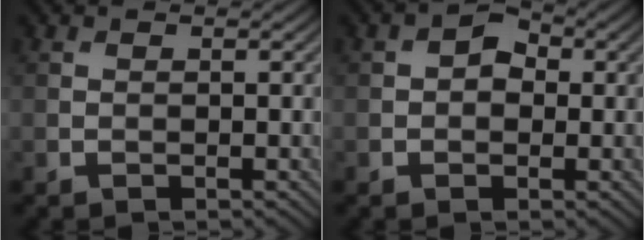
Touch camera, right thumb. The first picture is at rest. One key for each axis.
{"total": 2.9, "fx": 0.1, "fy": 2.3, "fz": 1.8, "tx": -0.026, "ty": 0.003, "tz": -0.009}